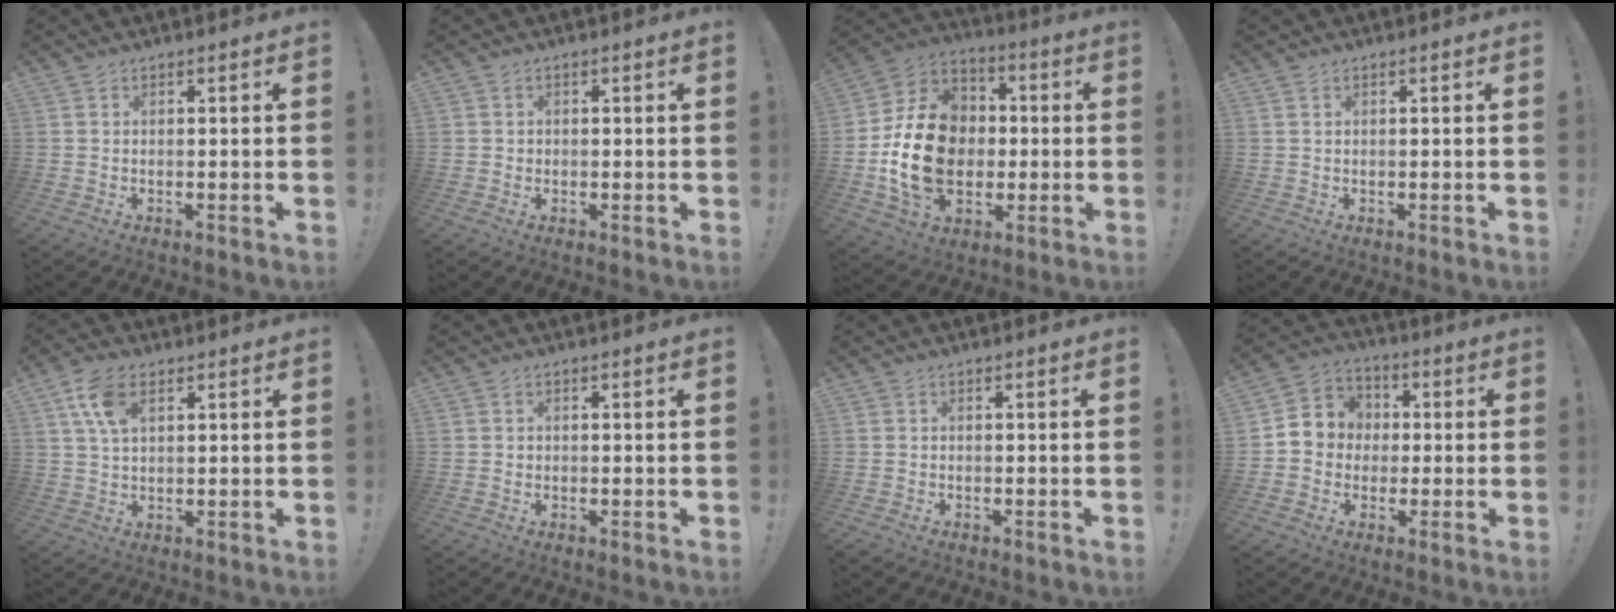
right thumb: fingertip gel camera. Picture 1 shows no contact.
{"total": 0.9, "force": [-0.1, 0.8, 0.3], "torque": [-0.004, 0.003, -0.003]}
{"total": 20.6, "force": [-2.2, 15.7, 13.1], "torque": [-0.228, 0.022, -0.022]}
{"total": 0.0}
{"total": 8.0, "force": [3.4, 4.3, 5.9], "torque": [-0.111, -0.002, 0.064]}
{"total": 0.6, "force": [0.0, 0.6, 0.2], "torque": [-0.003, 0.003, -0.001]}
{"total": 0.5, "force": [-0.4, 0.3, 0.3], "torque": [-0.007, 0.004, -0.006]}
{"total": 8.1, "force": [-0.9, 7.9, 1.8], "torque": [-0.018, 0.015, -0.008]}